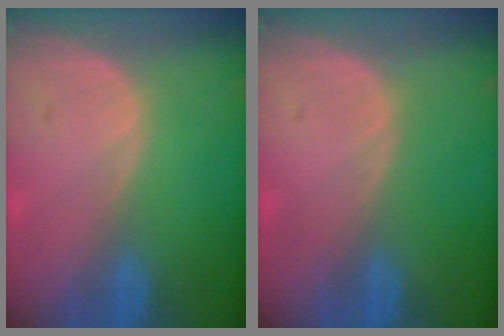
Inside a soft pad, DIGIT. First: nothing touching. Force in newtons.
{"total": 0.0}